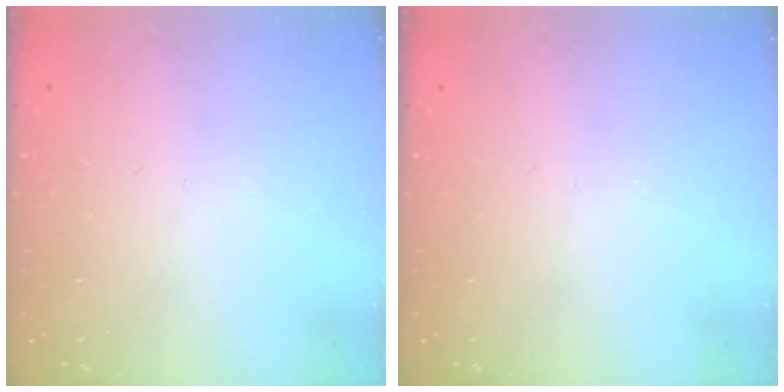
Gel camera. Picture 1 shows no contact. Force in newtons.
{"total": 0.0}